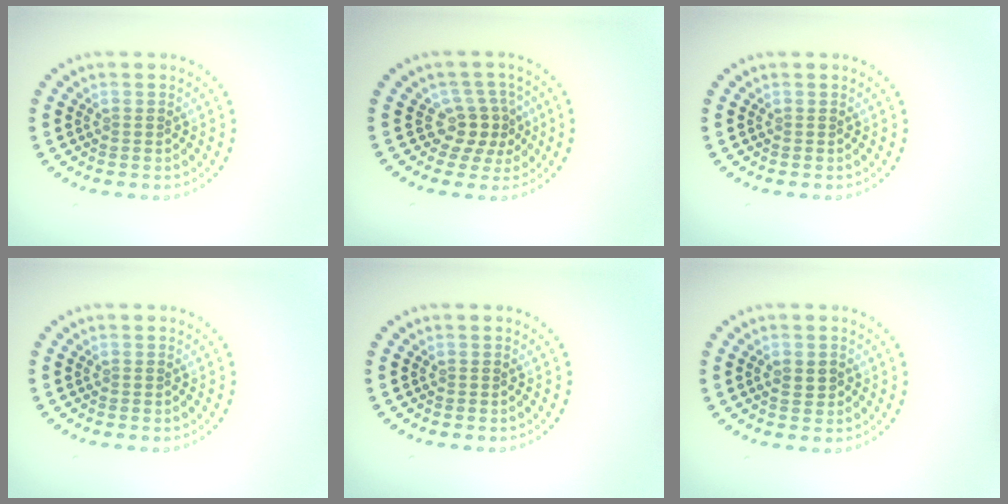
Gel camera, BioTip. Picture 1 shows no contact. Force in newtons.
{"total": 2.9, "press": 2.2, "slide": 1.9}
{"total": 0.0}
{"total": 0.0}
{"total": 0.0}
{"total": 1.3, "press": 1.3, "slide": 0.0}